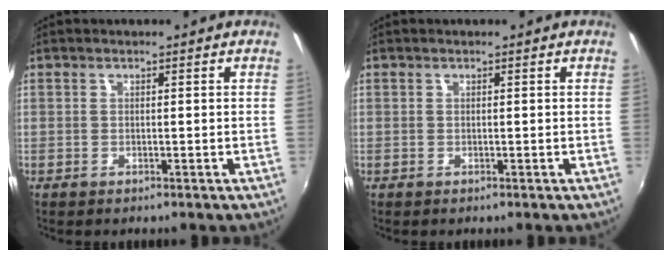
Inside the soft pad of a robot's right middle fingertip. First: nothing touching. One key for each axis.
{"total": 0.0}